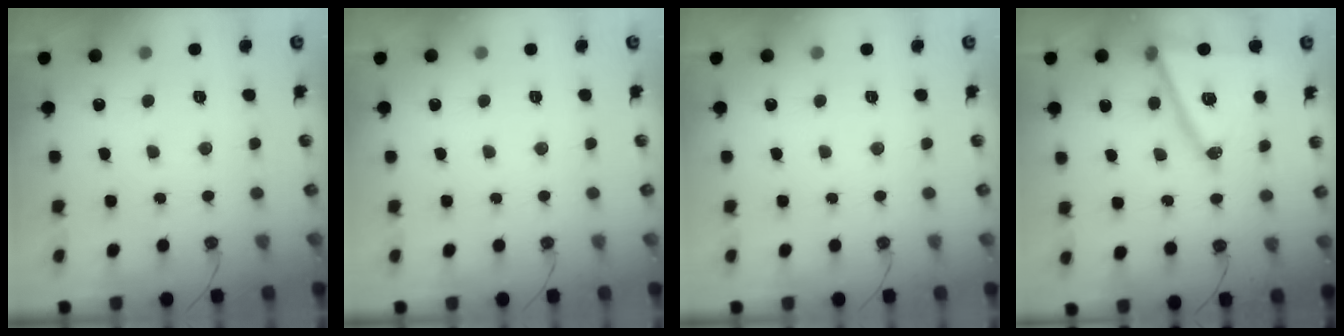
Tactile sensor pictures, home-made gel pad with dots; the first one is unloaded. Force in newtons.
{"total": 0.0}
{"total": 0.0}
{"total": 16.1, "press": 15.6, "slide": 3.9}